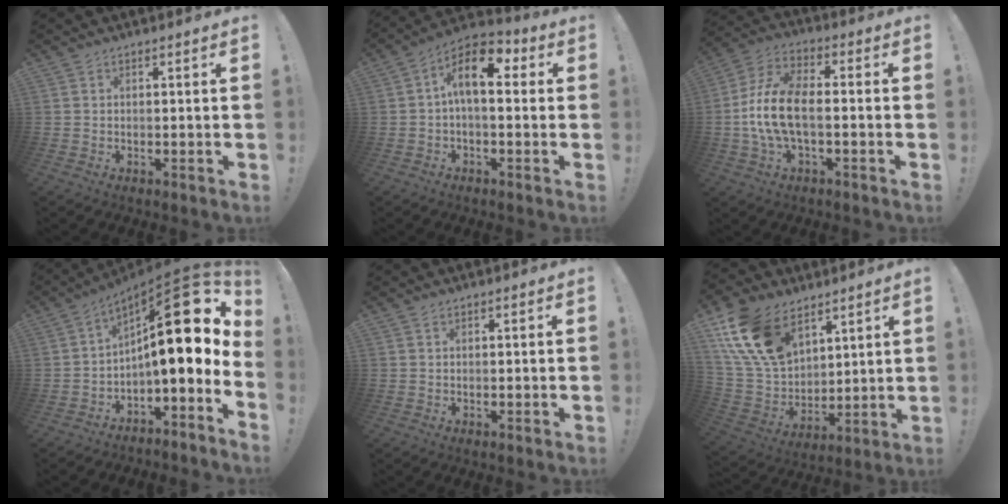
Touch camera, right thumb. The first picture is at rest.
{"total": 12.4, "force": [2.9, 5.7, 10.6], "torque": [-0.178, 0.001, 0.047]}
{"total": 15.5, "force": [-1.2, 6.8, 13.9], "torque": [-0.281, 0.006, -0.020]}
{"total": 21.9, "force": [5.9, 7.2, 19.8], "torque": [-0.285, -0.038, 0.103]}
{"total": 0.0}
{"total": 19.5, "force": [10.7, 12.2, 10.9], "torque": [-0.224, -0.051, 0.206]}